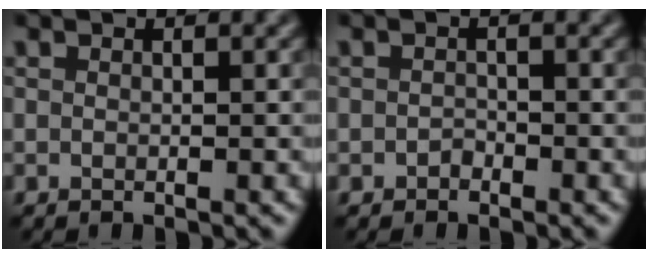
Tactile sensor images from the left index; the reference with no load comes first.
{"total": 0.9, "force": [-0.7, 0.4, 0.1], "torque": [-0.002, -0.003, -0.013]}